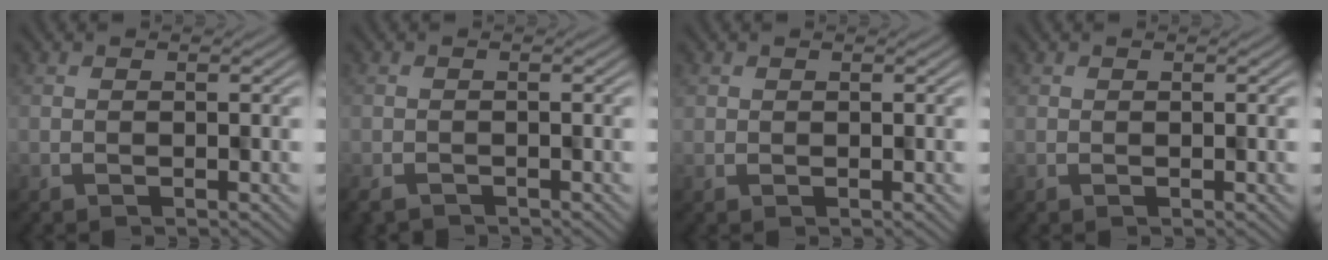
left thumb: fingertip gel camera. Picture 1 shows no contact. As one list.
[{"total": 2.2, "force": [-2.0, 0.8, 0.6], "torque": [-0.012, -0.008, -0.035]}, {"total": 0.5, "force": [0.1, 0.5, -0.1], "torque": [0.003, -0.003, 0.004]}, {"total": 0.0}]